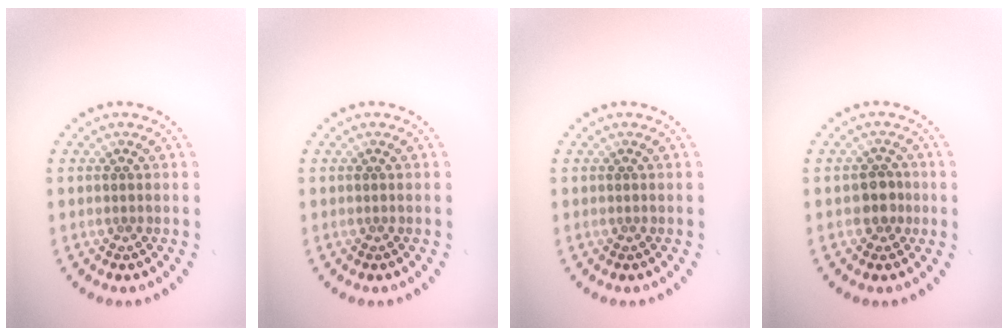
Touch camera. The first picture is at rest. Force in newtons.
{"total": 0.0}
{"total": 0.0}
{"total": 1.9, "press": 1.7, "slide": 0.8}